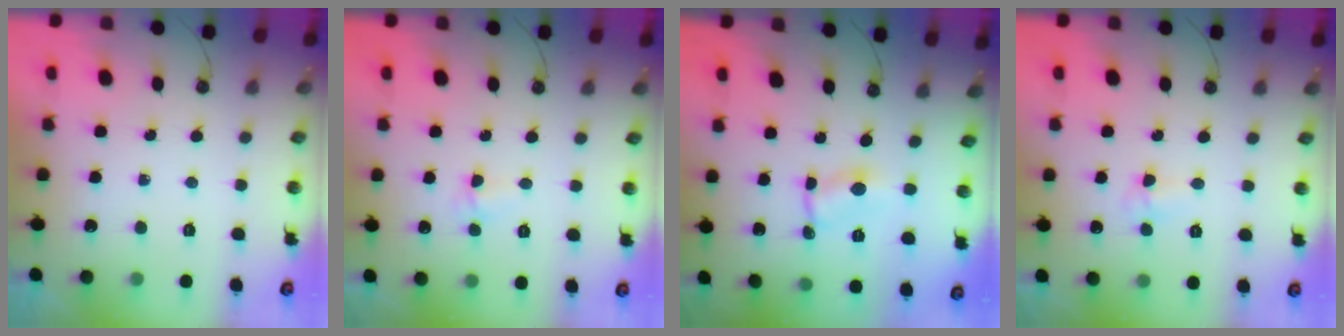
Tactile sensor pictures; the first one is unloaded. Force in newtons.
{"total": 2.9, "press": 2.9, "slide": 0.4}
{"total": 1.0, "press": 1.0, "slide": 0.1}
{"total": 3.0, "press": 2.8, "slide": 1.1}